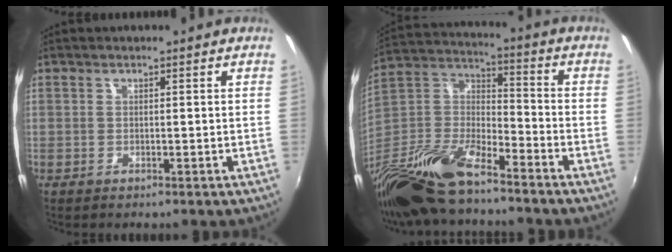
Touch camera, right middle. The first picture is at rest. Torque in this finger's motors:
{"motor_torque": [-0.06, -0.93, 0.28, 0.17]}